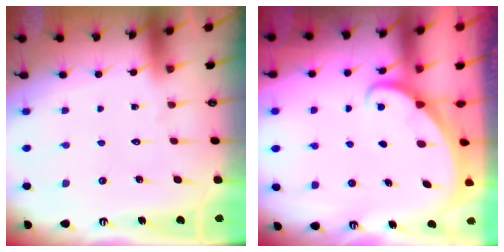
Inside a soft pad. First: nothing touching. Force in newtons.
{"total": 1.8, "press": 1.8, "slide": 0.0}